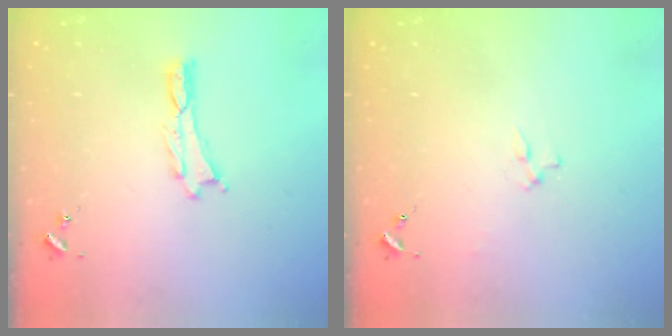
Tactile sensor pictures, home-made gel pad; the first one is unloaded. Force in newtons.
{"total": 2.3, "press": 2.3, "slide": 0.3}